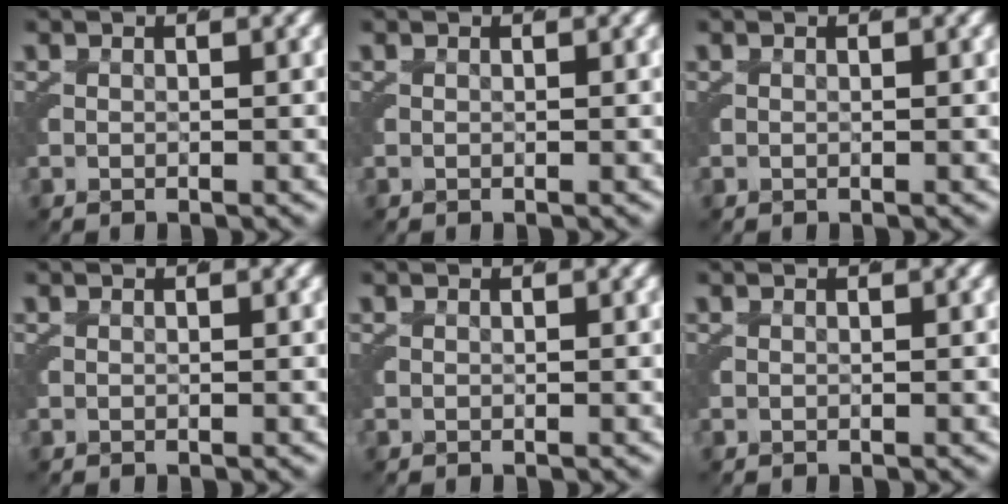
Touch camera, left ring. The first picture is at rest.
{"total": 0.0}
{"total": 0.0}
{"total": 0.0}
{"total": 0.0}
{"total": 0.0}